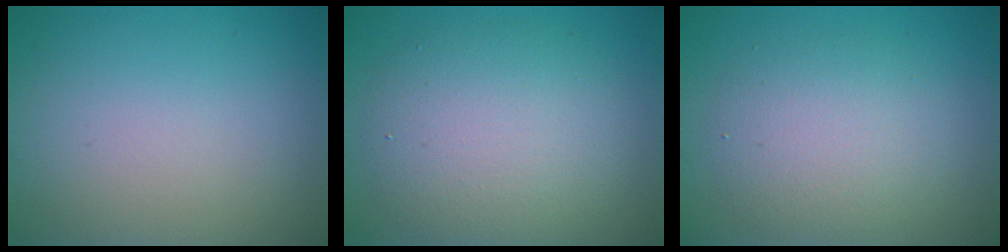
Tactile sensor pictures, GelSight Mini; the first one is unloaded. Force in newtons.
{"total": 6.7, "press": 6.7, "slide": 0.3}
{"total": 4.6, "press": 4.6, "slide": 0.4}